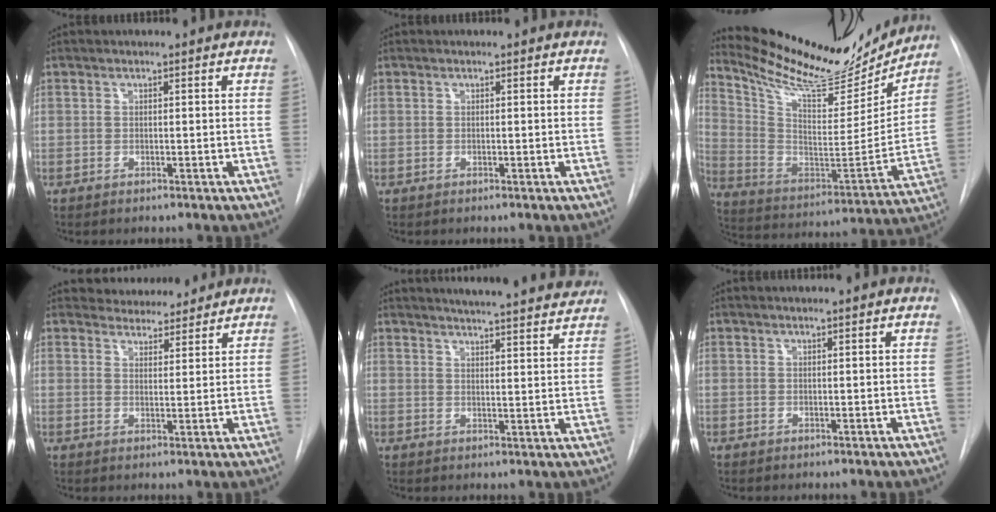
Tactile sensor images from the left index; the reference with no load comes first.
{"total": 0.0}
{"total": 23.4, "force": [21.2, 5.1, 8.3], "torque": [-0.148, -0.041, 0.324]}
{"total": 6.3, "force": [6.0, 1.8, 0.6], "torque": [-0.003, 0.004, 0.080]}
{"total": 16.1, "force": [15.4, 0.8, 4.6], "torque": [-0.067, -0.035, 0.184]}
{"total": 1.2, "force": [1.1, -0.3, 0.5], "torque": [-0.008, 0.009, 0.018]}